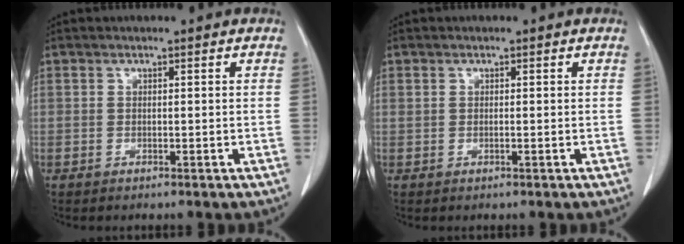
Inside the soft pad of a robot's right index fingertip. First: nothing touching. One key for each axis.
{"total": 0.0}